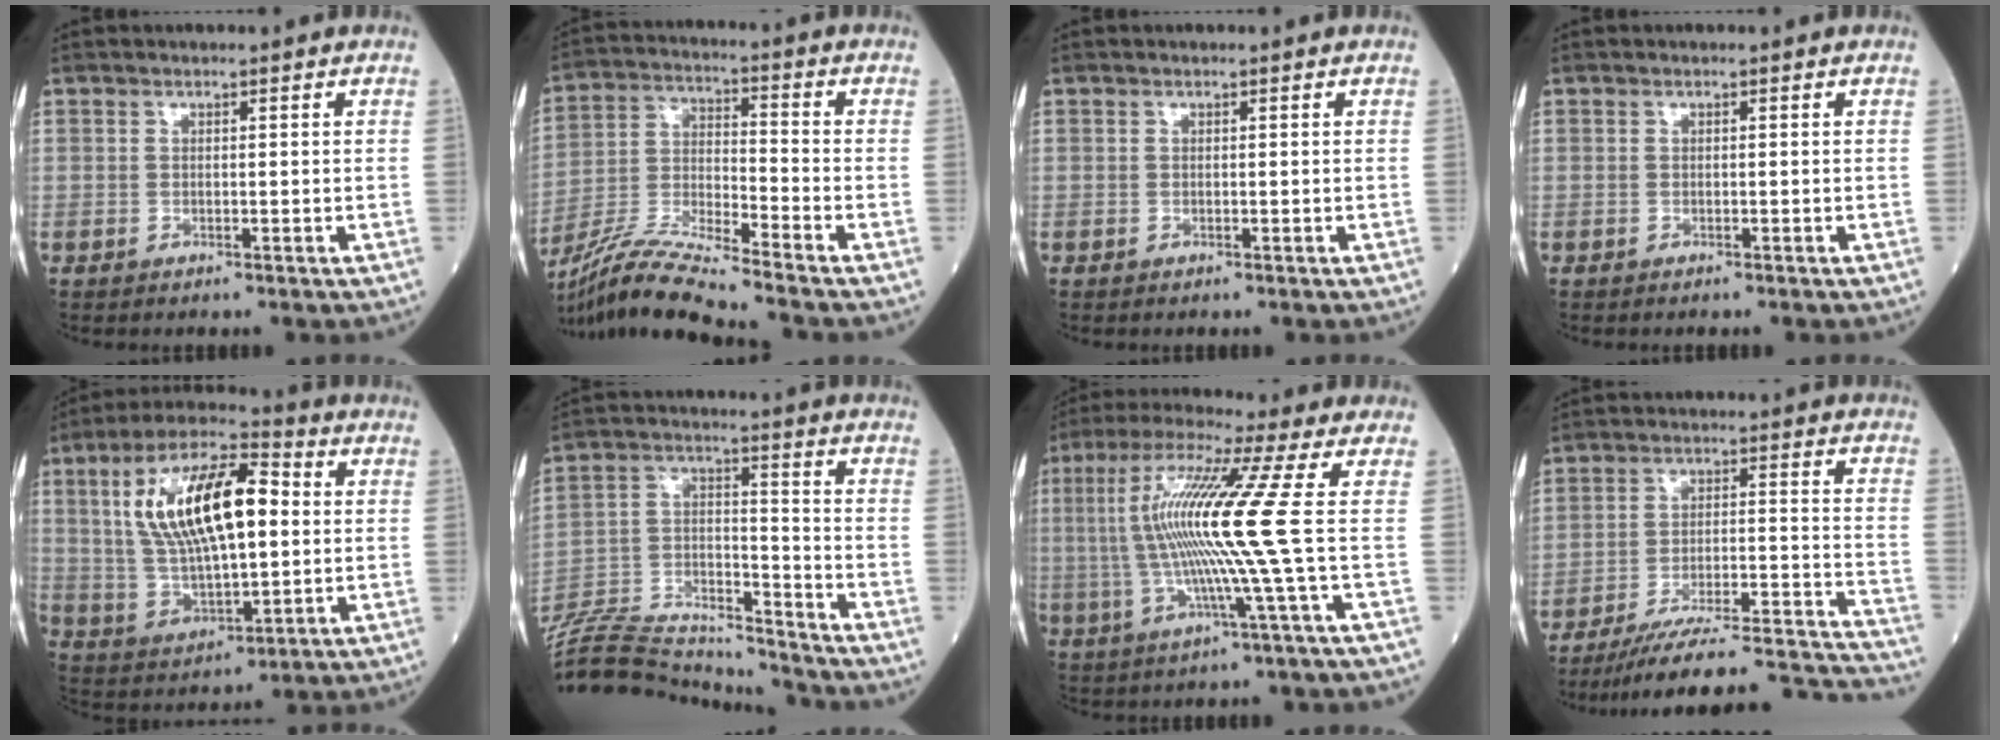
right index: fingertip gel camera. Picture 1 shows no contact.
{"total": 12.8, "force": [-11.6, -1.7, 5.3], "torque": [-0.107, -0.011, -0.218]}
{"total": 0.0}
{"total": 0.0}
{"total": 17.9, "force": [3.5, 6.2, 16.4], "torque": [-0.320, 0.027, 0.064]}
{"total": 21.5, "force": [-20.6, 3.5, 5.3], "torque": [-0.141, 0.013, -0.337]}
{"total": 14.5, "force": [0.6, -2.2, 14.3], "torque": [-0.288, 0.003, 0.006]}
{"total": 23.1, "force": [-21.9, 0.6, 7.4], "torque": [-0.059, 0.008, -0.306]}